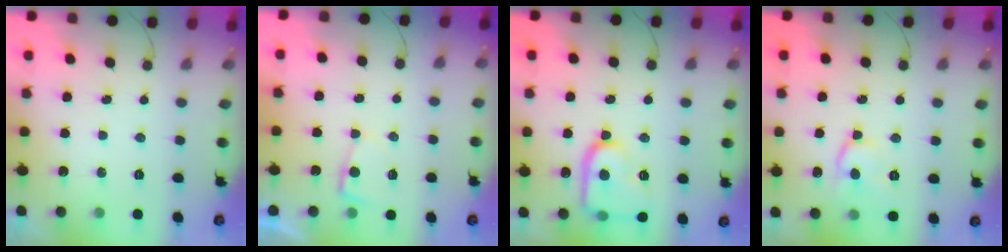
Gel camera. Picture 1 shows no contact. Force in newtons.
{"total": 2.9, "press": 2.9, "slide": 0.3}
{"total": 15.8, "press": 15.7, "slide": 1.3}
{"total": 10.3, "press": 10.3, "slide": 0.9}